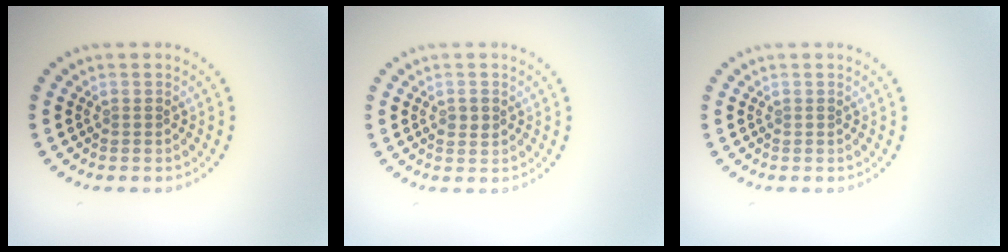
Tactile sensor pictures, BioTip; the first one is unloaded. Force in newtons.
{"total": 1.2, "press": 1.2, "slide": 0.1}
{"total": 0.0}